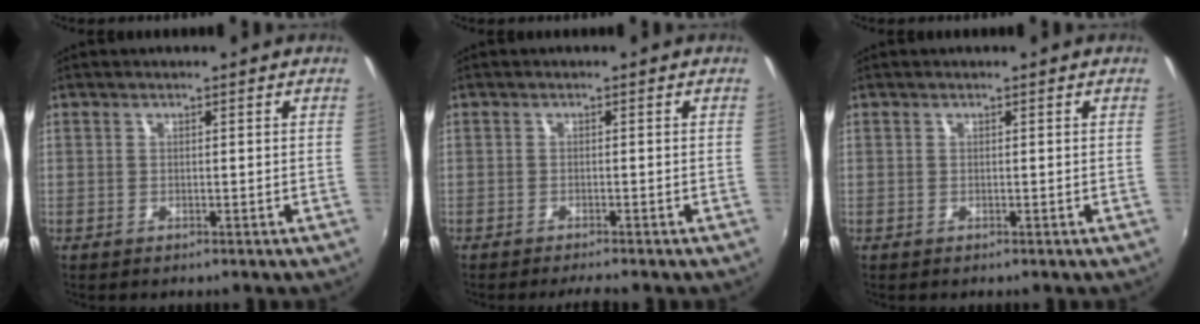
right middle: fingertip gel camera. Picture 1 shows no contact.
{"total": 2.3, "force": [-2.1, 0.0, 0.8], "torque": [-0.020, -0.012, -0.037]}
{"total": 0.0}